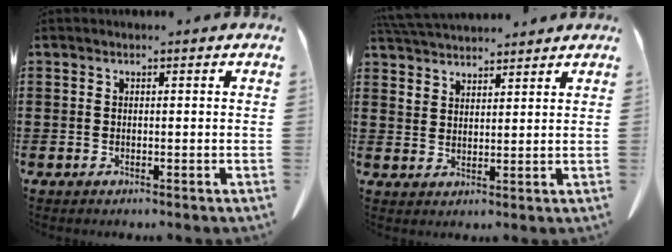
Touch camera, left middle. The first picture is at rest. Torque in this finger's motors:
{"motor_torque": [0.61, -0.01, 0.29, 0.09]}